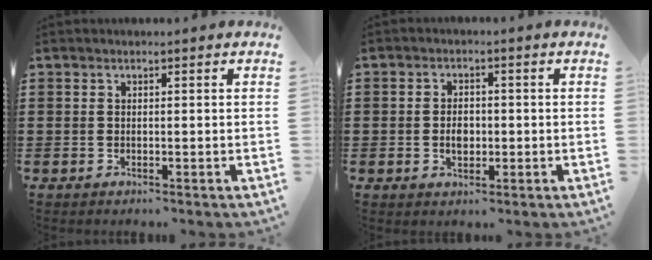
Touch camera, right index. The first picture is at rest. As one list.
[{"total": 3.1, "force": [-0.4, 2.1, 2.3], "torque": [-0.038, 0.002, -0.010]}]